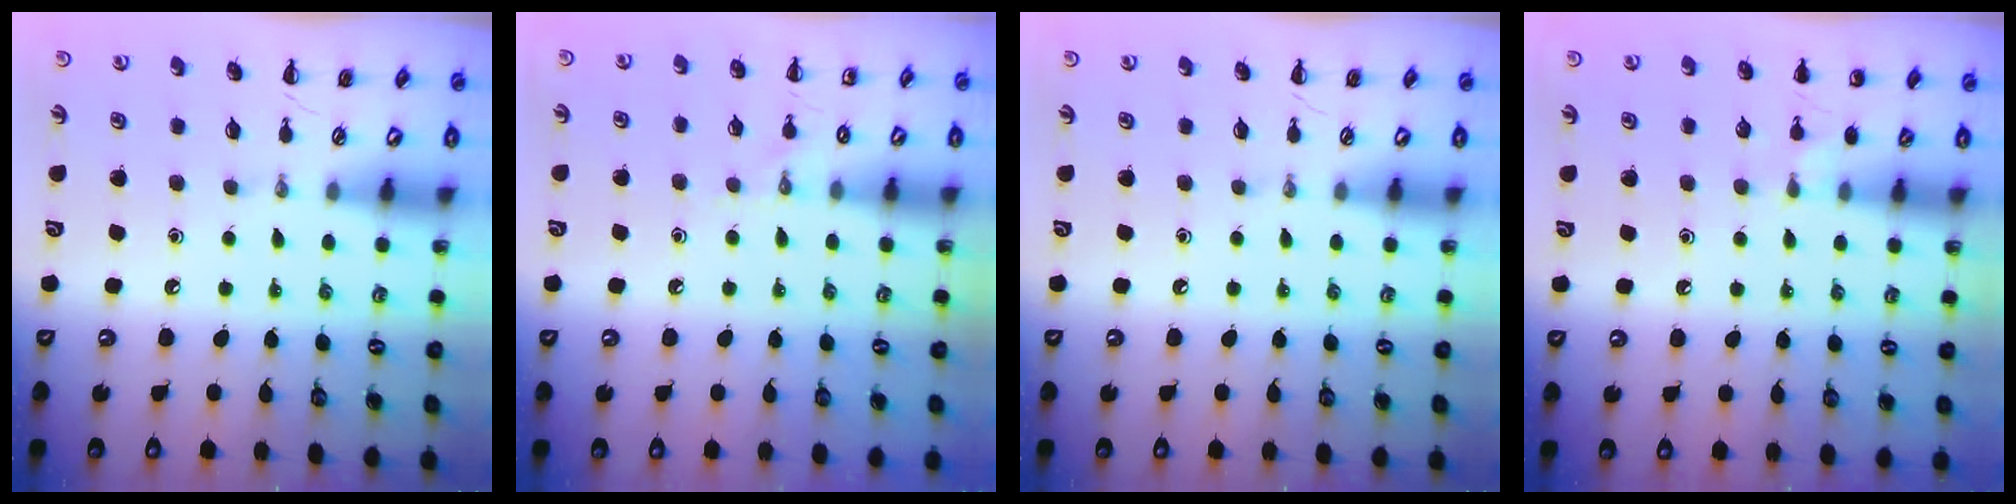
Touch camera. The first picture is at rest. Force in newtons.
{"total": 5.5, "press": 5.2, "slide": 1.6}
{"total": 0.0}
{"total": 6.6, "press": 6.3, "slide": 1.9}